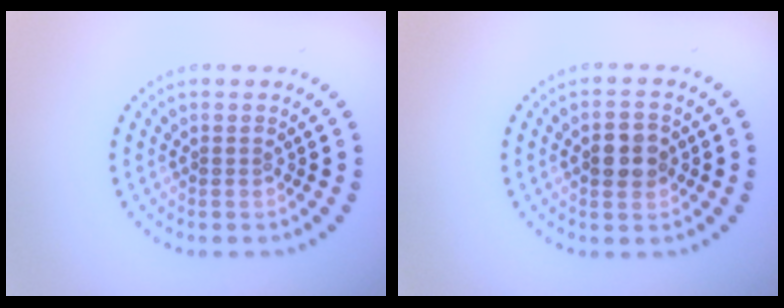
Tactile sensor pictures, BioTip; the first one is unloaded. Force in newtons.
{"total": 3.2, "press": 3.2, "slide": 0.2}